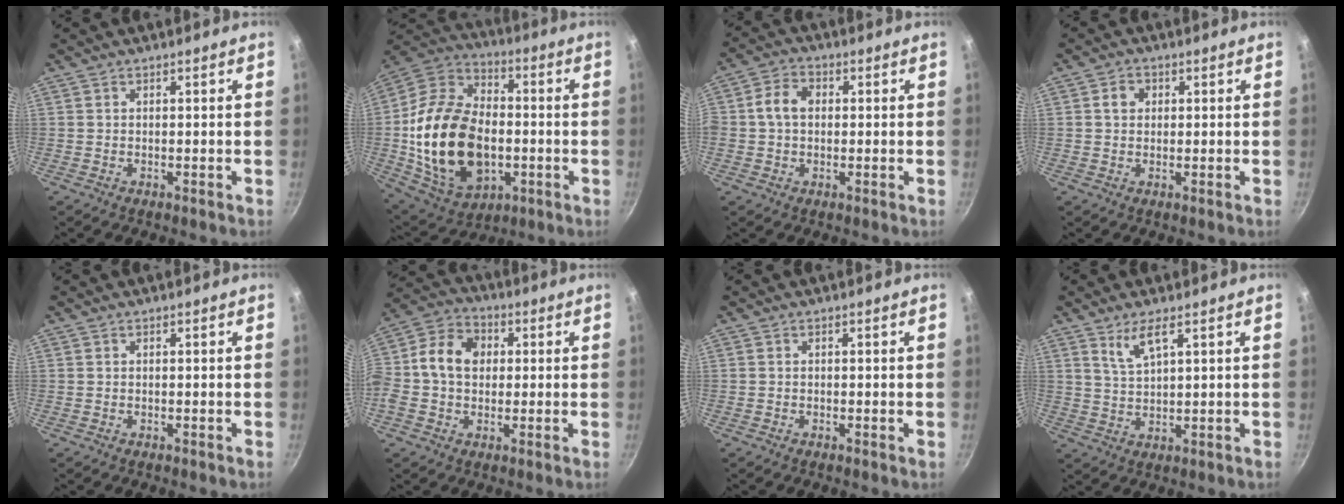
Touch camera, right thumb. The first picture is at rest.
{"total": 25.7, "force": [-3.1, 17.0, 19.1], "torque": [-0.341, 0.024, -0.048]}
{"total": 5.8, "force": [0.5, 4.4, 3.7], "torque": [-0.059, 0.014, -0.005]}
{"total": 2.8, "force": [0.7, 2.4, 1.4], "torque": [-0.007, 0.004, 0.009]}
{"total": 0.0}
{"total": 11.8, "force": [1.0, 9.1, 7.5], "torque": [-0.113, 0.023, -0.007]}
{"total": 0.0}
{"total": 4.9, "force": [2.8, 1.2, 3.9], "torque": [-0.072, -0.014, 0.065]}